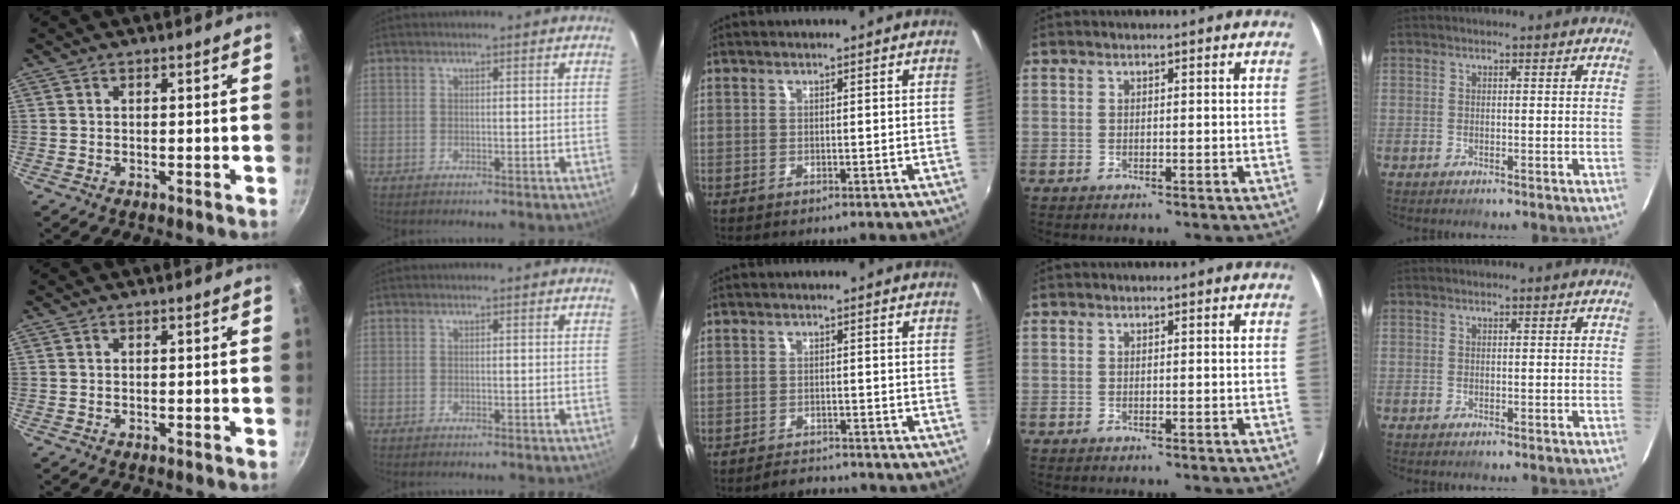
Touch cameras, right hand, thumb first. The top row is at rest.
{"middle": {"total": 3.0, "force": [-3.0, 0.7, 0.2], "torque": [-0.016, 0.002, -0.048]}}